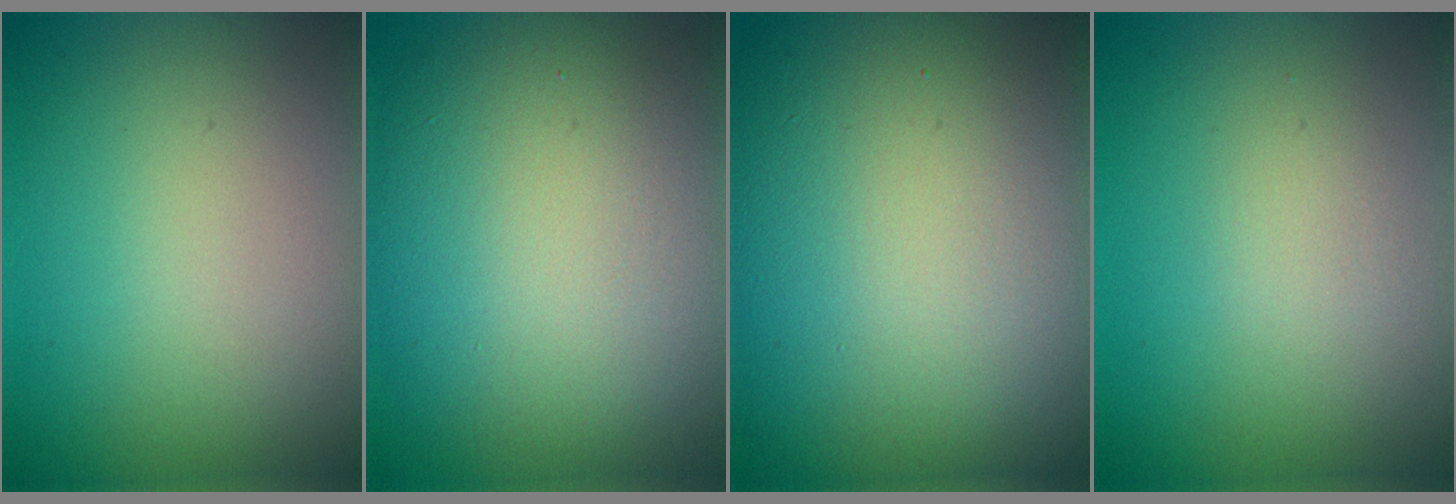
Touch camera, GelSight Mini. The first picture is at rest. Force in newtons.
{"total": 13.7, "press": 13.7, "slide": 0.7}
{"total": 21.0, "press": 21.0, "slide": 1.0}
{"total": 1.1, "press": 1.1, "slide": 0.1}